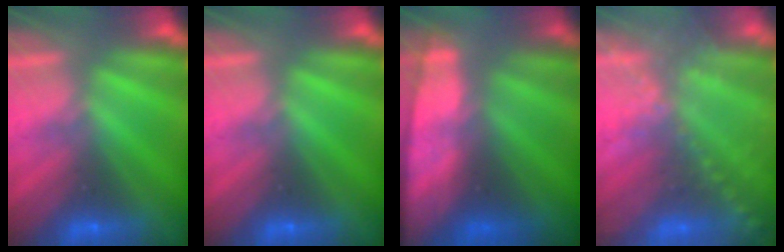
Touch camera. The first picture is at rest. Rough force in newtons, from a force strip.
{"total": 0.0}
{"total": 8.9}
{"total": 6.8}